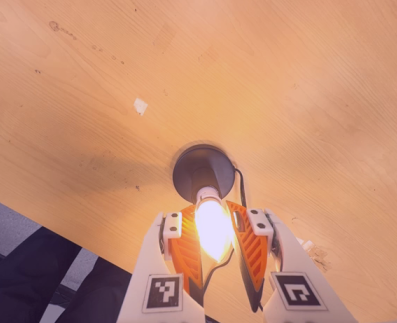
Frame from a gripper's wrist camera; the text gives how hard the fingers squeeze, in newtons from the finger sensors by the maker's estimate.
{"total": 15.2, "left": 15.0, "right": 15.5}